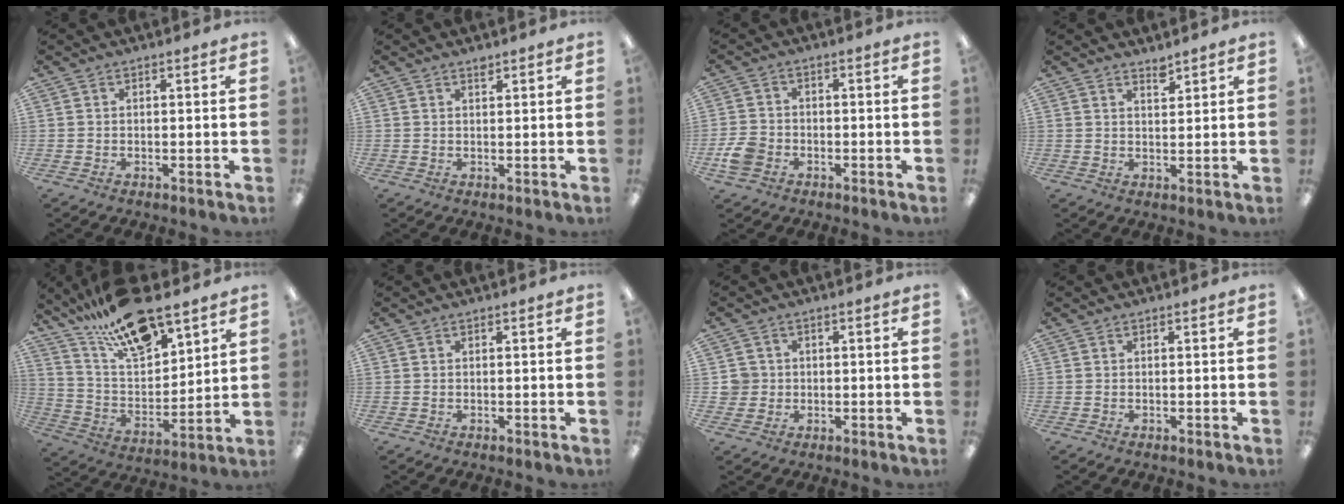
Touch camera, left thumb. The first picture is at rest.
{"total": 1.4, "force": [1.2, 0.4, 0.5], "torque": [-0.003, -0.004, 0.021]}
{"total": 5.5, "force": [-2.5, 4.1, 2.6], "torque": [-0.057, 0.012, -0.047]}
{"total": 2.6, "force": [2.4, 0.6, 0.7], "torque": [-0.001, -0.018, 0.042]}
{"total": 19.2, "force": [15.0, 6.5, 10.1], "torque": [-0.185, -0.085, 0.261]}
{"total": 0.0}
{"total": 3.8, "force": [0.3, 3.7, 0.4], "torque": [-0.008, 0.006, 0.005]}
{"total": 0.0}